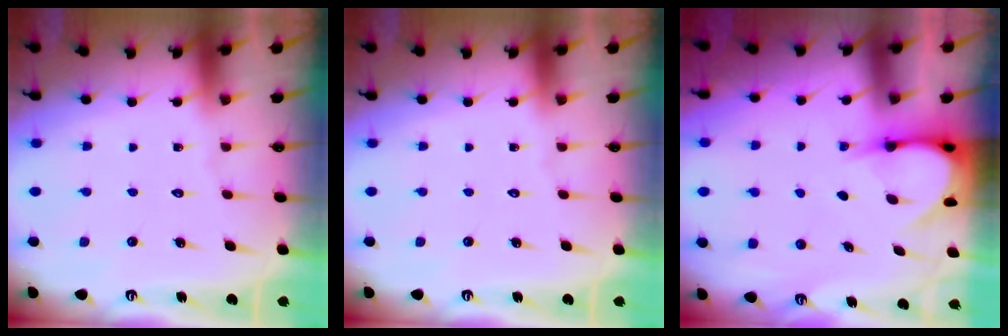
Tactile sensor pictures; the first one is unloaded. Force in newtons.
{"total": 0.0}
{"total": 5.4, "press": 5.4, "slide": 0.5}